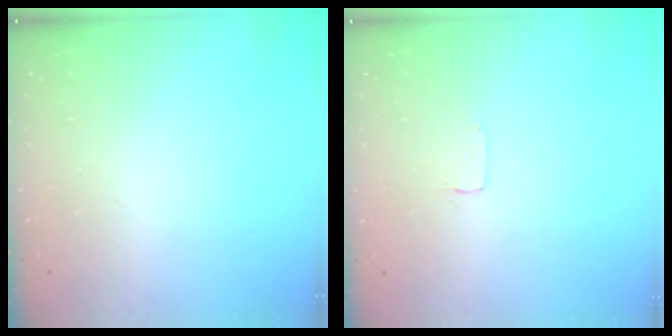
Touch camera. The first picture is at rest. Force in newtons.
{"total": 1.7, "press": 1.7, "slide": 0.1}